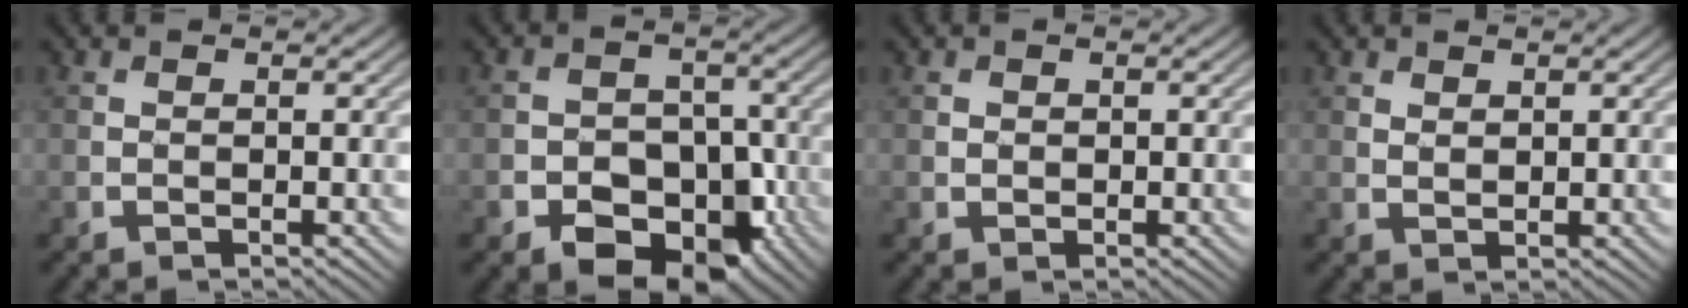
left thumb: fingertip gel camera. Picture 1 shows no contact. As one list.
[{"total": 9.8, "force": [-4.8, 6.7, 5.2], "torque": [-0.066, -0.012, -0.091]}, {"total": 0.8, "force": [0.2, 0.7, 0.2], "torque": [-0.004, -0.005, 0.003]}, {"total": 1.1, "force": [0.9, 0.5, 0.4], "torque": [-0.011, -0.004, 0.020]}]